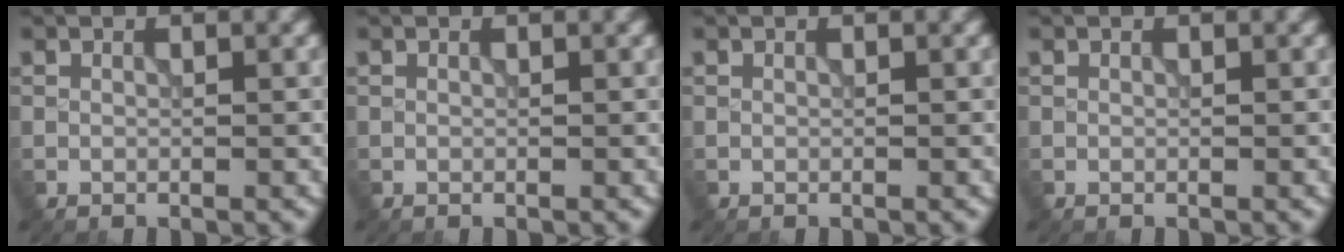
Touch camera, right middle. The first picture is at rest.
{"total": 0.0}
{"total": 0.0}
{"total": 0.0}